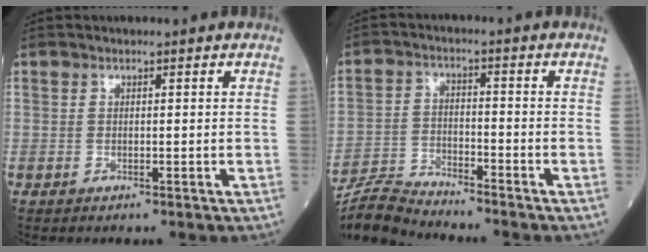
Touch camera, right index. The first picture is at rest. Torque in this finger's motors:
{"motor_torque": [-0.26, -0.15, -0.58, -0.21]}